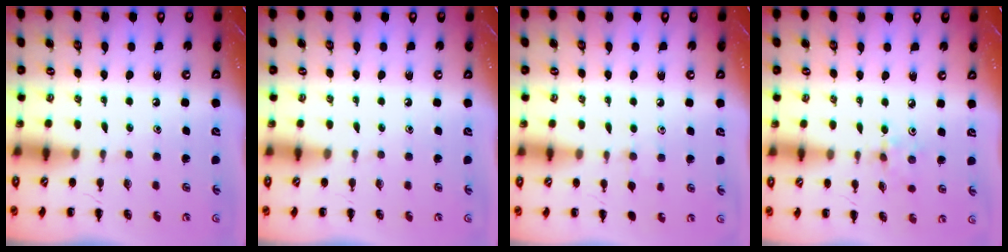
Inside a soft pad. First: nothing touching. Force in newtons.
{"total": 0.0}
{"total": 5.5, "press": 5.1, "slide": 2.0}
{"total": 3.4, "press": 3.2, "slide": 1.0}